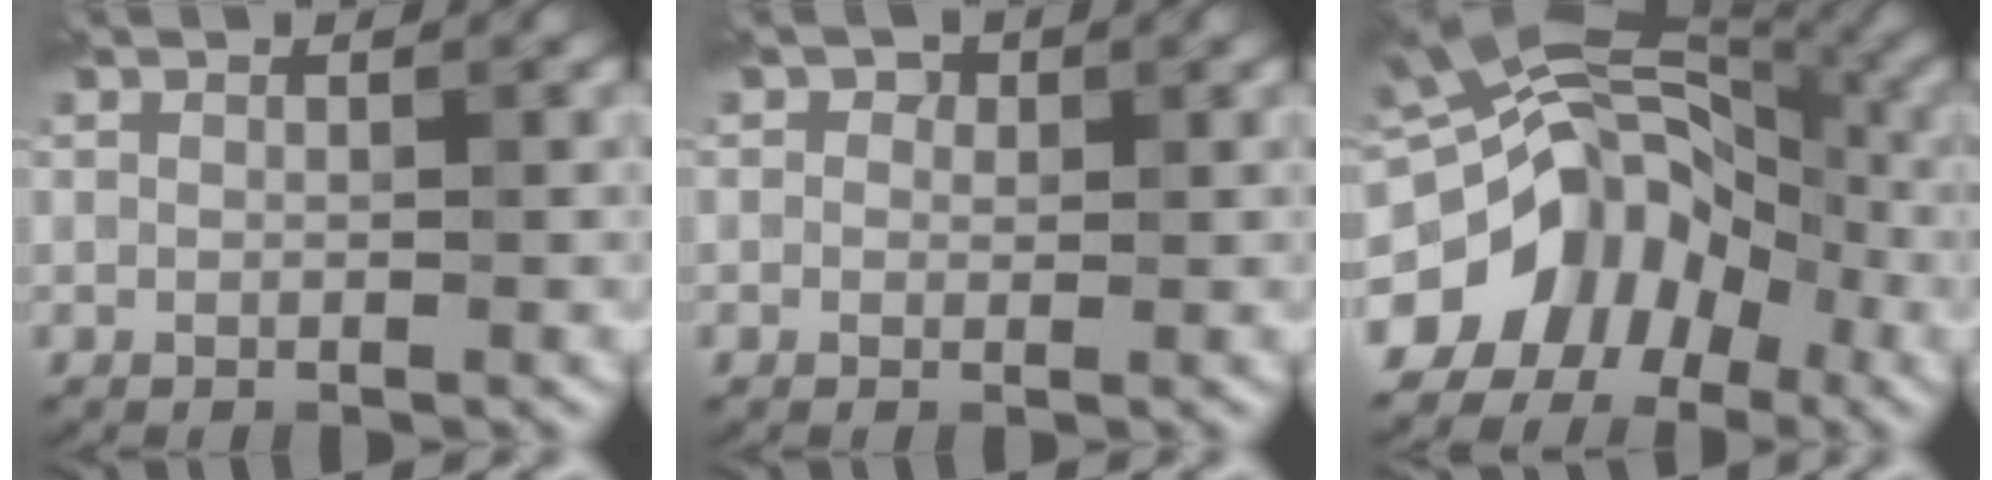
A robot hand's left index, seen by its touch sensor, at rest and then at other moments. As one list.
[{"total": 1.1, "force": [0.4, 1.0, 0.2], "torque": [-0.002, 0.001, -0.001]}, {"total": 13.2, "force": [-5.5, 9.8, 6.9], "torque": [-0.093, 0.015, -0.095]}]